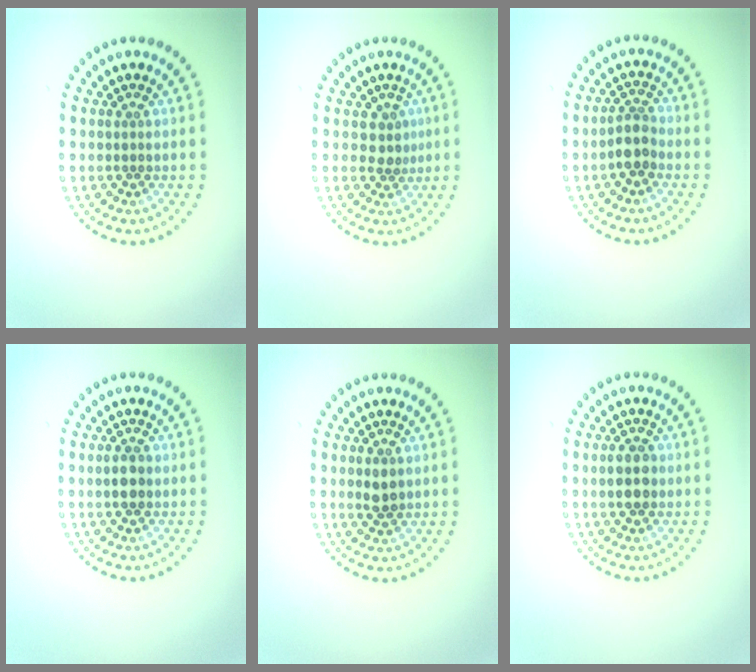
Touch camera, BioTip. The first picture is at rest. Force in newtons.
{"total": 1.9, "press": 1.4, "slide": 1.2}
{"total": 2.3, "press": 2.1, "slide": 1.1}
{"total": 1.9, "press": 1.9, "slide": 0.1}
{"total": 1.9, "press": 1.8, "slide": 0.3}
{"total": 2.9, "press": 2.9, "slide": 0.1}